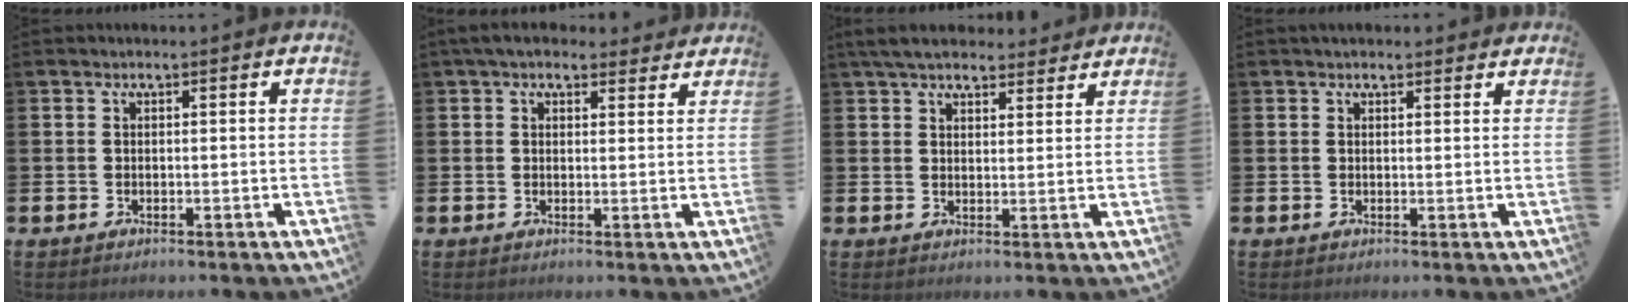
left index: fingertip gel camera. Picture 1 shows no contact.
{"total": 4.3, "force": [3.8, 1.7, 1.1], "torque": [-0.018, -0.012, 0.067]}
{"total": 5.6, "force": [5.1, 1.6, 1.5], "torque": [-0.039, -0.017, 0.094]}
{"total": 1.8, "force": [1.7, 0.5, 0.2], "torque": [0.006, -0.005, 0.029]}